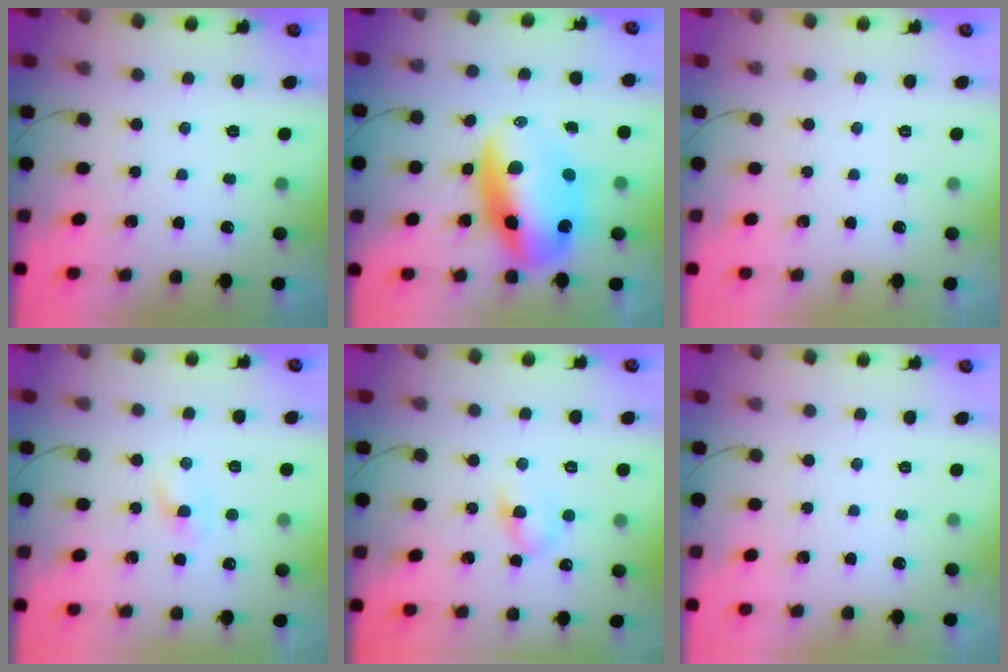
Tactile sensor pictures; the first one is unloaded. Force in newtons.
{"total": 14.9, "press": 14.4, "slide": 3.6}
{"total": 0.0}
{"total": 1.8, "press": 1.5, "slide": 0.9}
{"total": 5.5, "press": 5.4, "slide": 1.4}
{"total": 0.0}